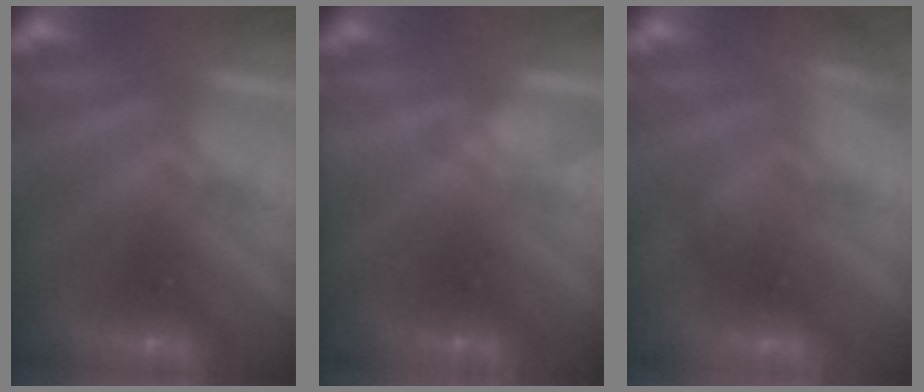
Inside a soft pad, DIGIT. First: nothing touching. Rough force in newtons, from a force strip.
{"total": 4.6}
{"total": 3.5}